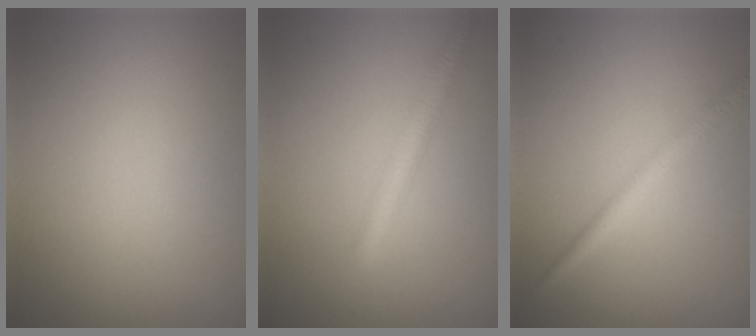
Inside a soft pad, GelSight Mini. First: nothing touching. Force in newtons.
{"total": 2.5, "press": 2.5, "slide": 0.1}
{"total": 2.0, "press": 2.0, "slide": 0.1}